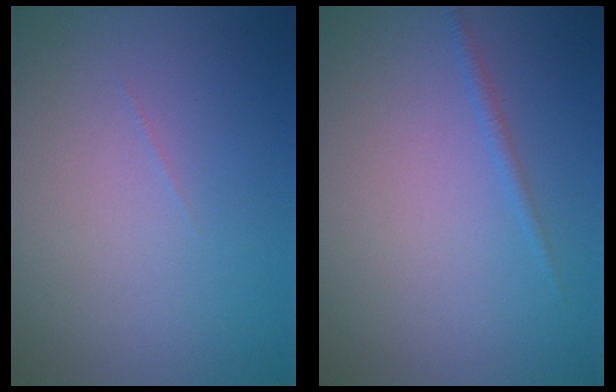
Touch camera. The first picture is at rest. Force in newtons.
{"total": 0.8, "press": 0.8, "slide": 0.1}